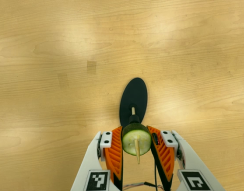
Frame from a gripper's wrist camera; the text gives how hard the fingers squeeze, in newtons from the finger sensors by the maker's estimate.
{"total": 10.6, "left": 9.1, "right": 12.1}